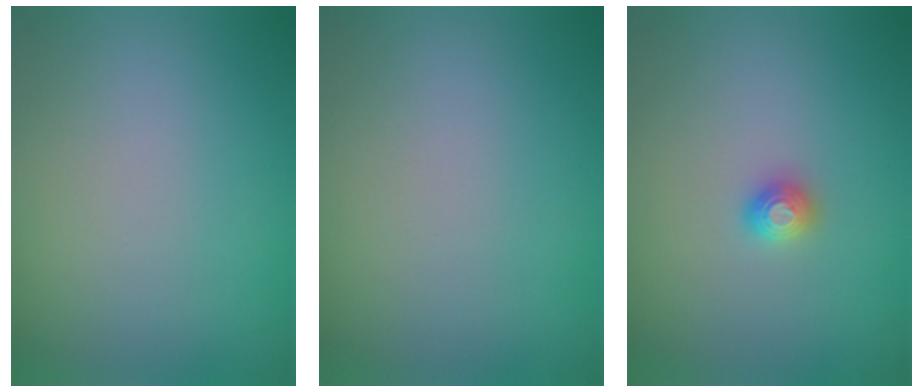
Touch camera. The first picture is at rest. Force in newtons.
{"total": 0.0}
{"total": 1.2, "press": 1.2, "slide": 0.1}